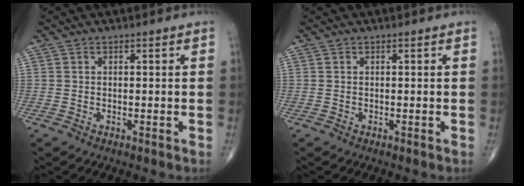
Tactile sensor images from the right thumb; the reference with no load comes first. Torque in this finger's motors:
{"motor_torque": [-0.04, 0.02, -0.05, -0.02, 0.02]}